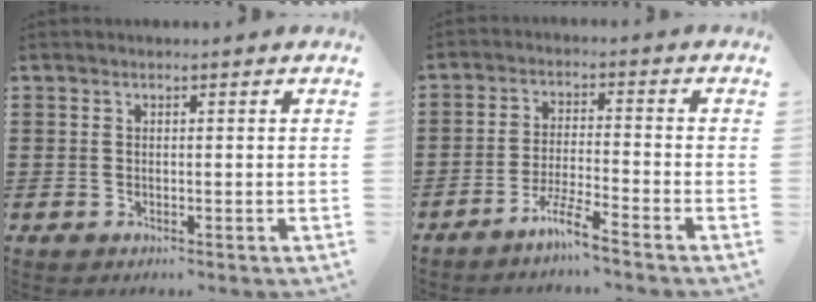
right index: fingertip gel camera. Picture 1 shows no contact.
{"total": 5.0, "force": [-4.2, -0.4, 2.8], "torque": [-0.069, -0.012, -0.083]}